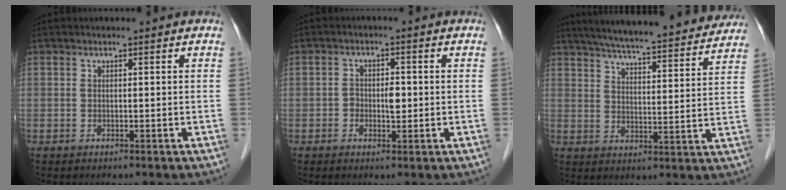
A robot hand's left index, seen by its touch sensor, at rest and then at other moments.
{"total": 2.7, "force": [-0.4, 1.6, 2.2], "torque": [-0.033, 0.005, -0.004]}
{"total": 25.1, "force": [22.5, 3.0, 10.5], "torque": [-0.165, -0.005, 0.295]}